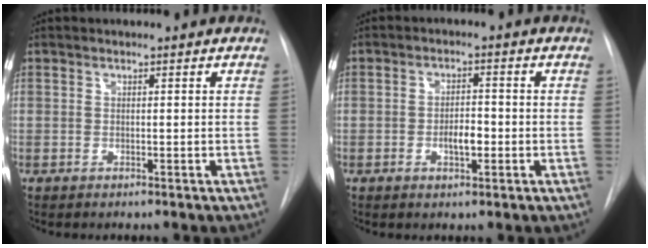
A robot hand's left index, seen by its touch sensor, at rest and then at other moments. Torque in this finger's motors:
{"motor_torque": [0.09, 0.09, 0.09, 0.01]}